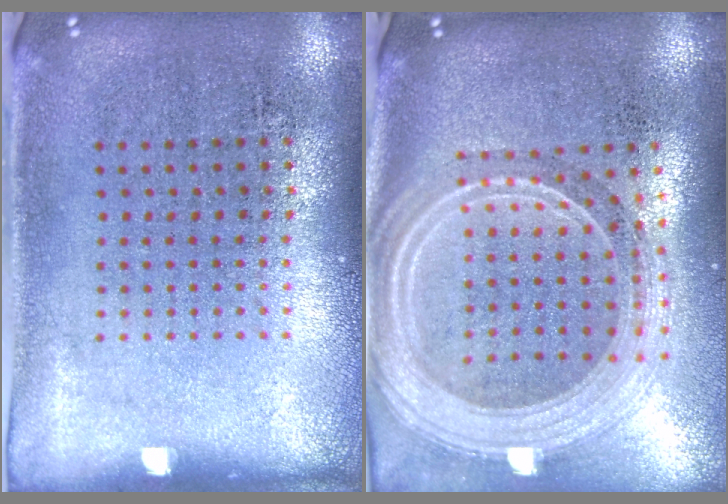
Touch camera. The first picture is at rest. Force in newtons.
{"total": 2.7, "press": 2.2, "slide": 1.5}